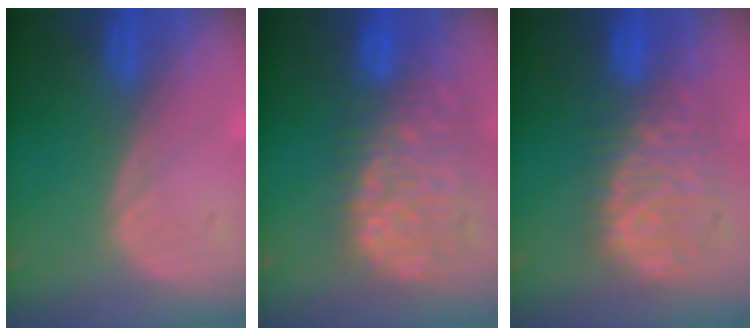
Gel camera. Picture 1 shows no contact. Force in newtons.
{"total": 12.5, "press": 10.2, "slide": 7.1}
{"total": 11.0, "press": 9.4, "slide": 5.7}